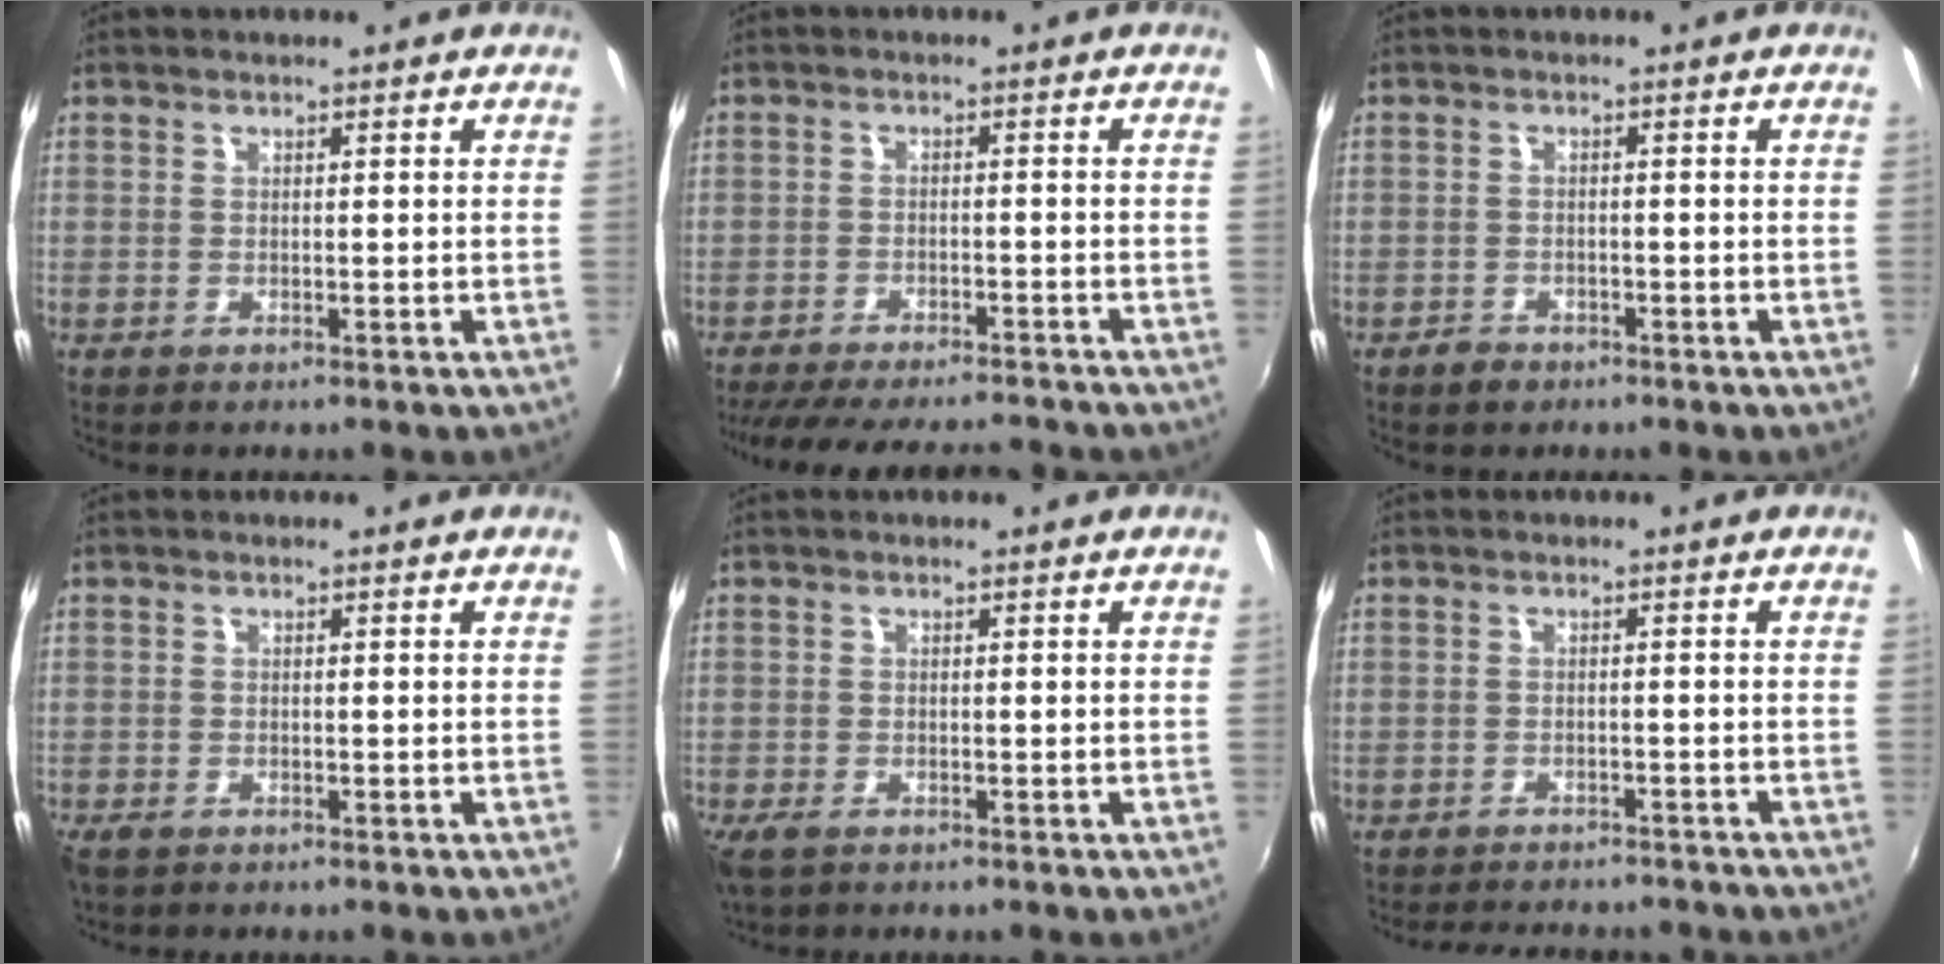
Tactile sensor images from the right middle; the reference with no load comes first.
{"total": 14.8, "force": [-13.1, 2.6, 6.3], "torque": [-0.135, -0.012, -0.195]}
{"total": 2.4, "force": [-1.8, 1.4, 0.7], "torque": [-0.020, 0.001, -0.030]}
{"total": 2.1, "force": [-1.5, 1.1, 0.9], "torque": [-0.020, -0.008, -0.029]}
{"total": 3.3, "force": [-2.3, 1.6, 1.9], "torque": [-0.045, -0.013, -0.043]}
{"total": 10.0, "force": [-8.9, 2.6, 3.6], "torque": [-0.082, -0.013, -0.124]}